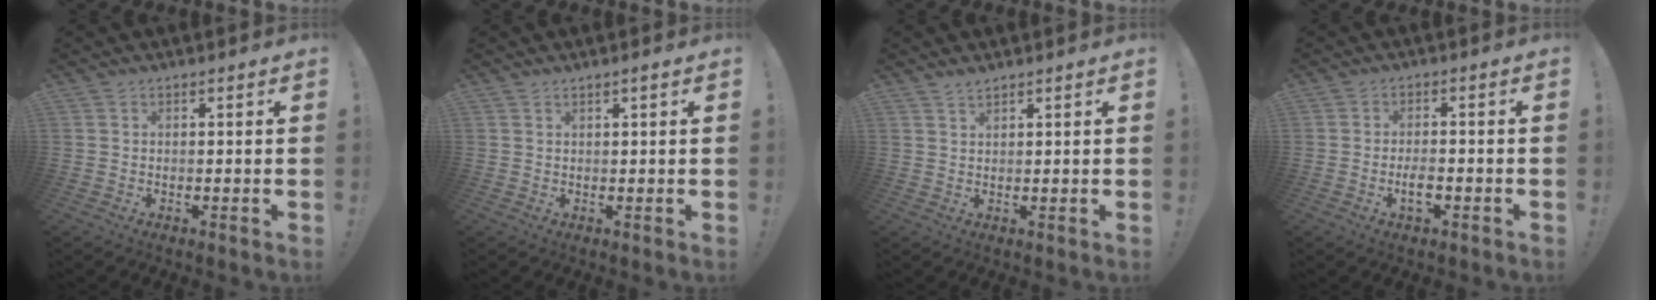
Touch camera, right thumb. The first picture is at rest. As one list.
[{"total": 1.1, "force": [0.7, -0.1, 0.8], "torque": [-0.018, 0.003, 0.012]}, {"total": 1.8, "force": [1.6, 0.2, 0.7], "torque": [-0.011, -0.007, 0.029]}, {"total": 3.8, "force": [-1.4, 1.5, 3.1], "torque": [-0.062, 0.002, -0.027]}]